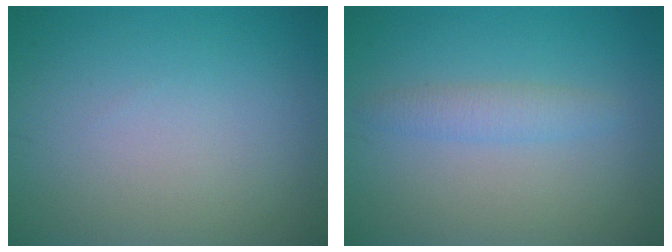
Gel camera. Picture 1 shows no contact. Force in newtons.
{"total": 1.8, "press": 1.8, "slide": 0.2}